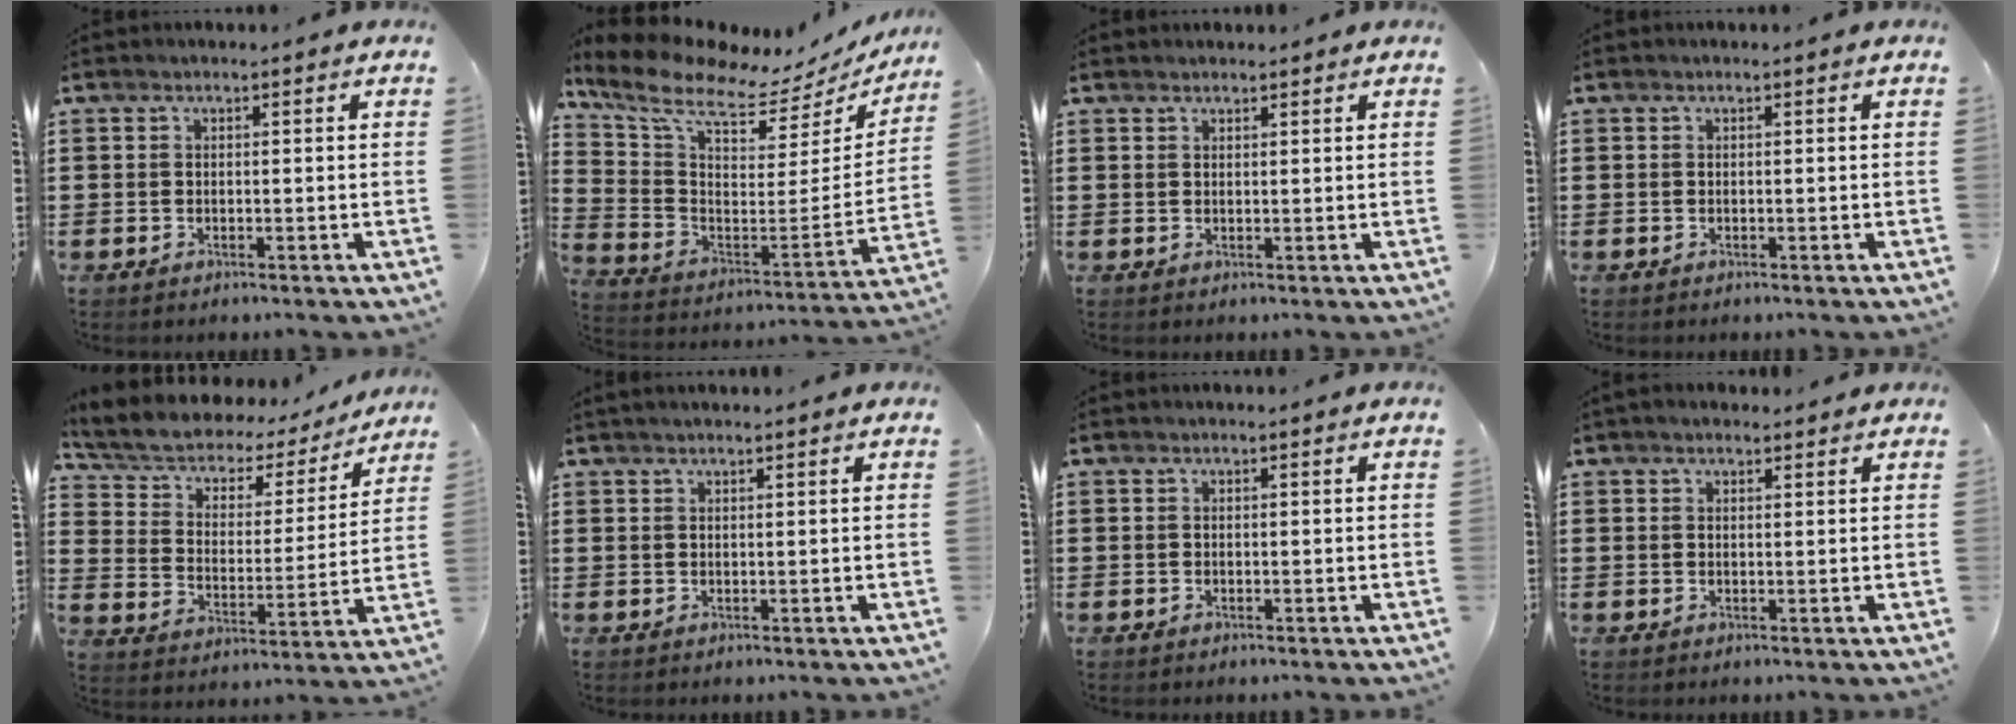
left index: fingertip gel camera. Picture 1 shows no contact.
{"total": 8.9, "force": [7.2, 2.0, 4.9], "torque": [-0.130, -0.061, 0.120]}
{"total": 1.0, "force": [1.0, 0.2, 0.1], "torque": [-0.003, 0.001, 0.019]}
{"total": 0.0}
{"total": 5.0, "force": [4.1, 2.4, 1.4], "torque": [-0.054, -0.032, 0.065]}
{"total": 0.8, "force": [0.7, 0.0, 0.4], "torque": [-0.009, 0.001, 0.014]}
{"total": 0.0}
{"total": 1.3, "force": [1.1, 0.5, 0.4], "torque": [-0.011, 0.004, 0.022]}